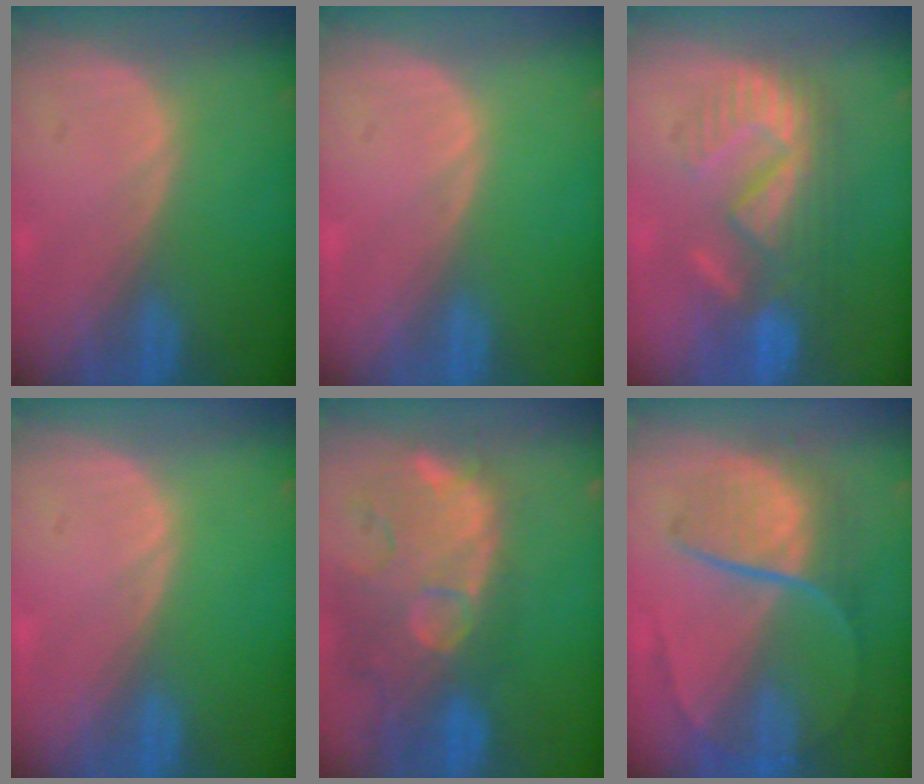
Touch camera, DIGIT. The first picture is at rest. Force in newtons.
{"total": 0.0}
{"total": 9.2, "press": 8.9, "slide": 2.1}
{"total": 0.0}
{"total": 14.2, "press": 11.6, "slide": 8.2}
{"total": 8.8, "press": 7.5, "slide": 4.6}